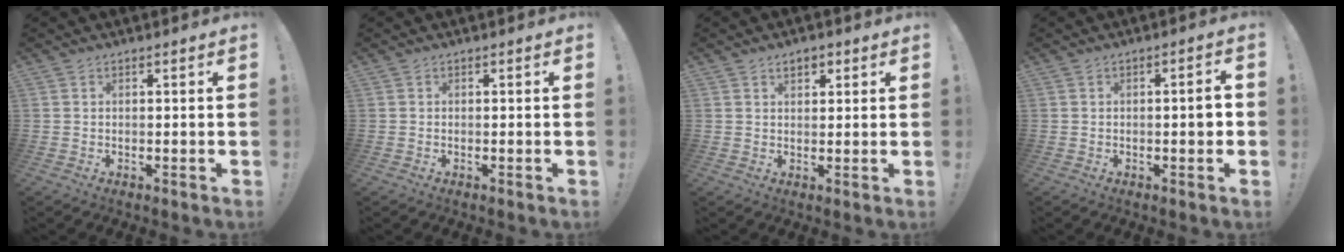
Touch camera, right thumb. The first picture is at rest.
{"total": 0.0}
{"total": 3.3, "force": [1.7, 2.0, 1.9], "torque": [-0.026, -0.002, 0.029]}
{"total": 3.3, "force": [-0.7, 0.5, 3.1], "torque": [-0.042, 0.004, -0.017]}